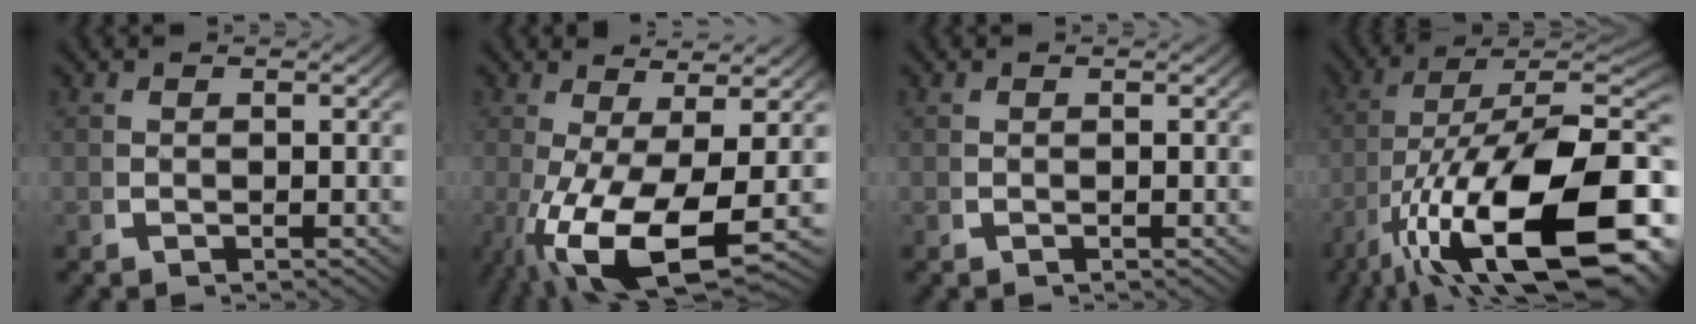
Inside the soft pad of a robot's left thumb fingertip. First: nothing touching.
{"total": 12.3, "force": [-3.2, 6.6, 9.9], "torque": [-0.209, -0.048, -0.017]}
{"total": 0.0}
{"total": 22.6, "force": [-4.2, 11.4, 19.0], "torque": [-0.322, -0.071, -0.019]}